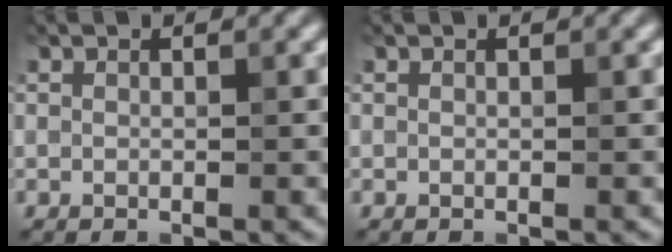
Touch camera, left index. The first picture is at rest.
{"total": 0.0}